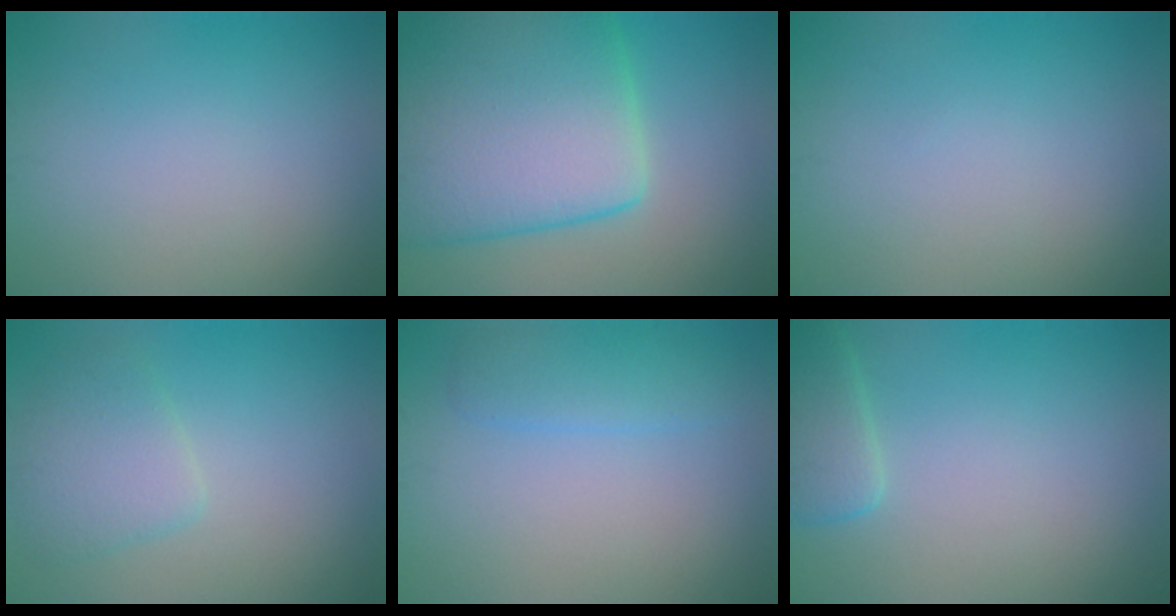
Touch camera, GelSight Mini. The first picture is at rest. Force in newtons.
{"total": 14.0, "press": 14.0, "slide": 0.9}
{"total": 0.0}
{"total": 3.1, "press": 3.0, "slide": 0.2}
{"total": 2.5, "press": 2.5, "slide": 0.2}
{"total": 2.4, "press": 2.4, "slide": 0.2}